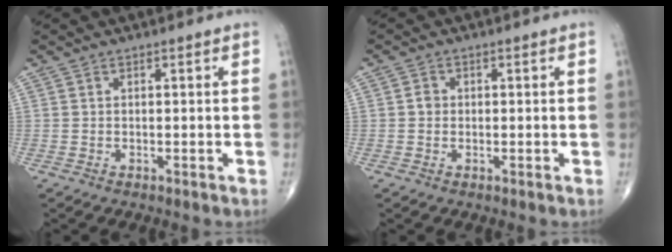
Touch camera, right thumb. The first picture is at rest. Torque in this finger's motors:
{"motor_torque": [-0.01, 0.00, 0.02, -0.01, 0.01]}